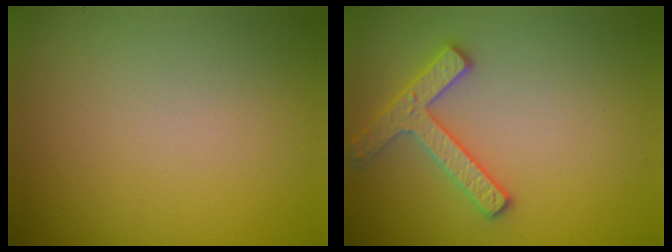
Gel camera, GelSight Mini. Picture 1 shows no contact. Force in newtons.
{"total": 2.8, "press": 2.8, "slide": 0.3}